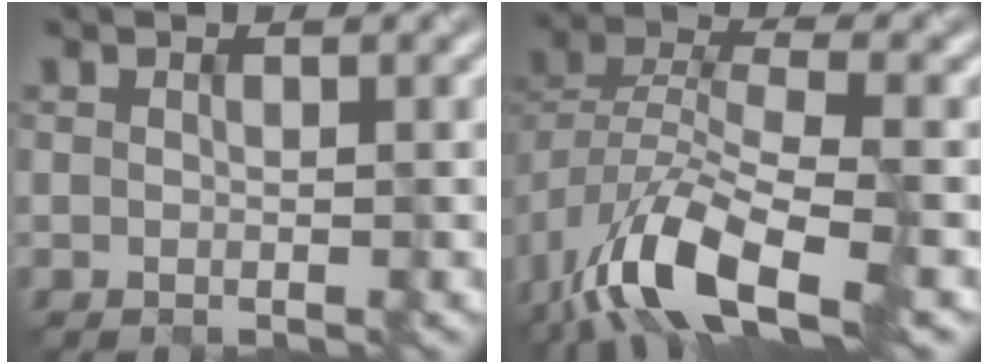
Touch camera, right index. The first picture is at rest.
{"total": 9.6, "force": [-5.3, 4.1, 6.9], "torque": [-0.132, -0.003, -0.102]}